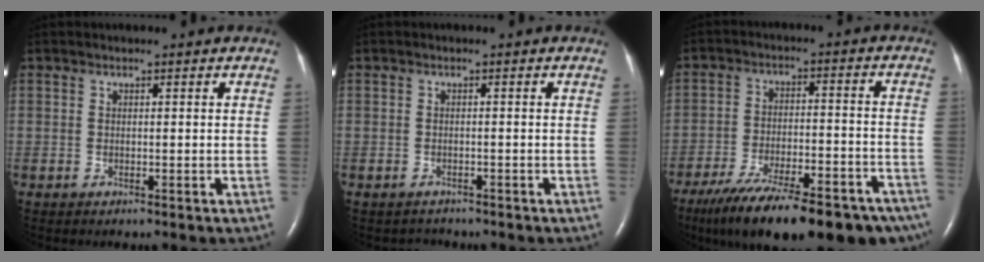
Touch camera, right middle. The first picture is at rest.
{"total": 1.4, "force": [-1.2, 0.6, -0.4], "torque": [-0.001, -0.002, -0.017]}
{"total": 25.5, "force": [-19.3, 7.0, 15.0], "torque": [-0.196, -0.018, -0.273]}